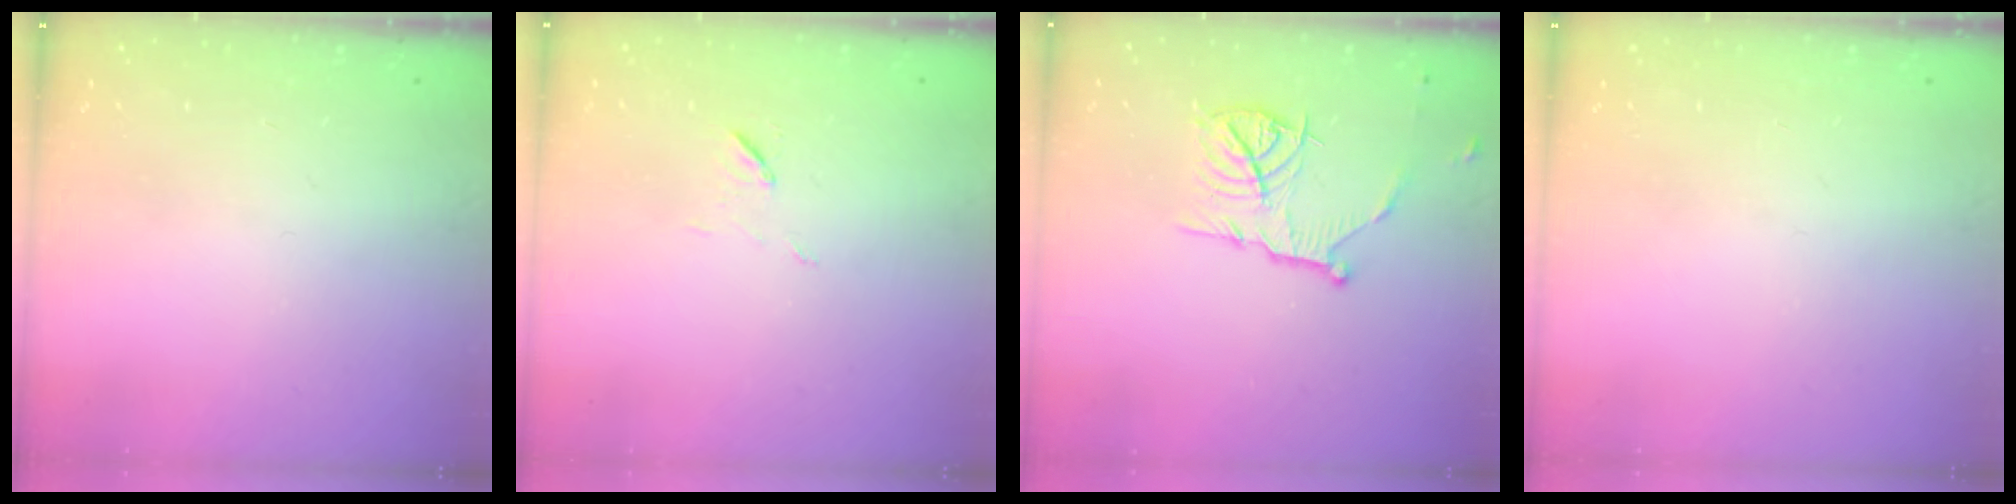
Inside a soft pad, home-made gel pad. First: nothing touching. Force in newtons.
{"total": 6.6, "press": 6.3, "slide": 2.0}
{"total": 11.2, "press": 11.2, "slide": 0.8}
{"total": 0.0}